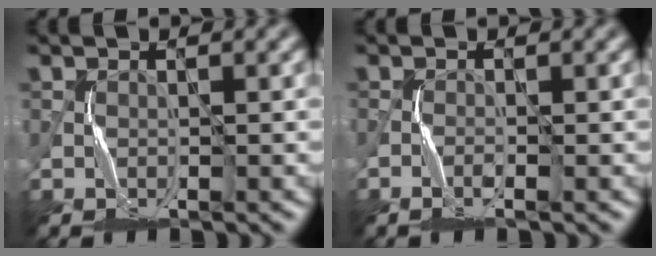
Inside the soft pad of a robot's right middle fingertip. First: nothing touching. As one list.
[{"total": 0.9, "force": [-0.5, -0.1, 0.7], "torque": [-0.017, -0.001, -0.012]}]